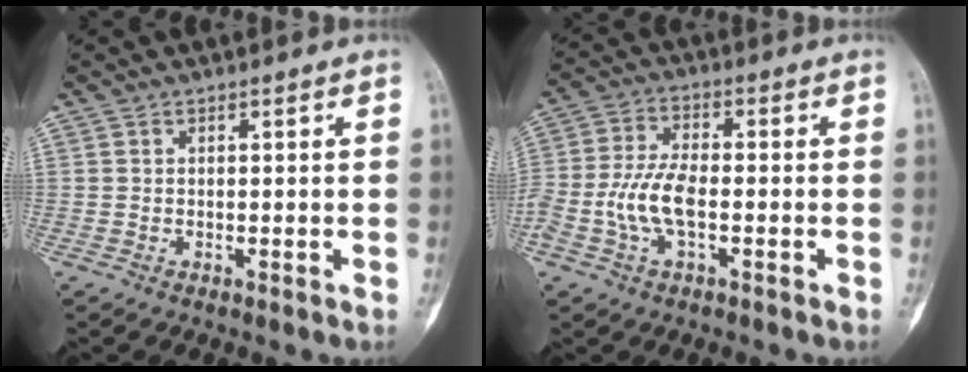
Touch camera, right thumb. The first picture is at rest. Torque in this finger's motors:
{"motor_torque": [0.27, 0.26, 0.21, -0.18, 0.08]}